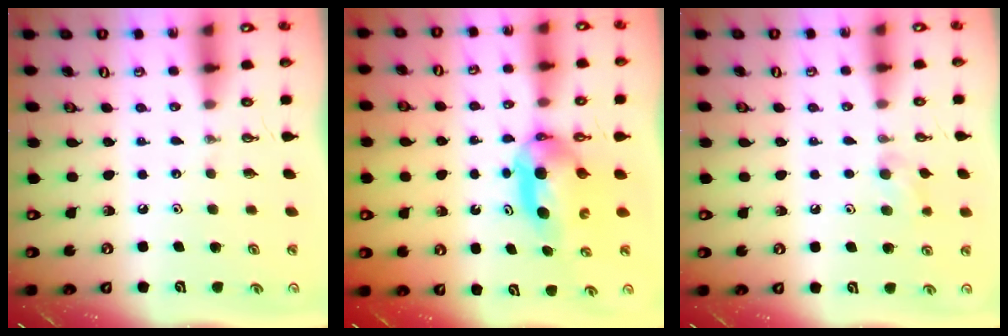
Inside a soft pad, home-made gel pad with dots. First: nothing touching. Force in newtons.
{"total": 9.8, "press": 4.7, "slide": 8.5}
{"total": 6.9, "press": 6.8, "slide": 1.2}